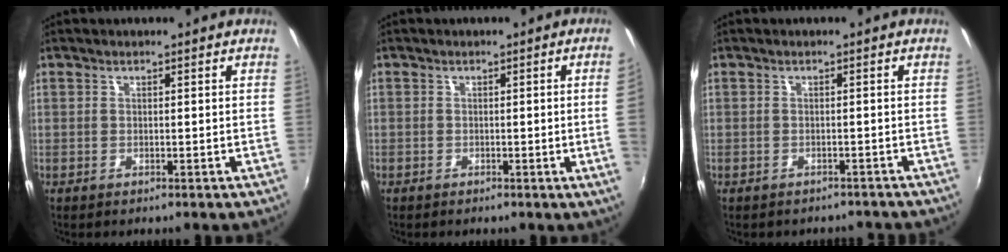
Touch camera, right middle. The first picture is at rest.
{"total": 2.6, "force": [-0.2, -1.4, 2.2], "torque": [-0.037, -0.011, 0.003]}
{"total": 4.5, "force": [-3.9, 1.9, 1.0], "torque": [-0.015, -0.003, -0.043]}